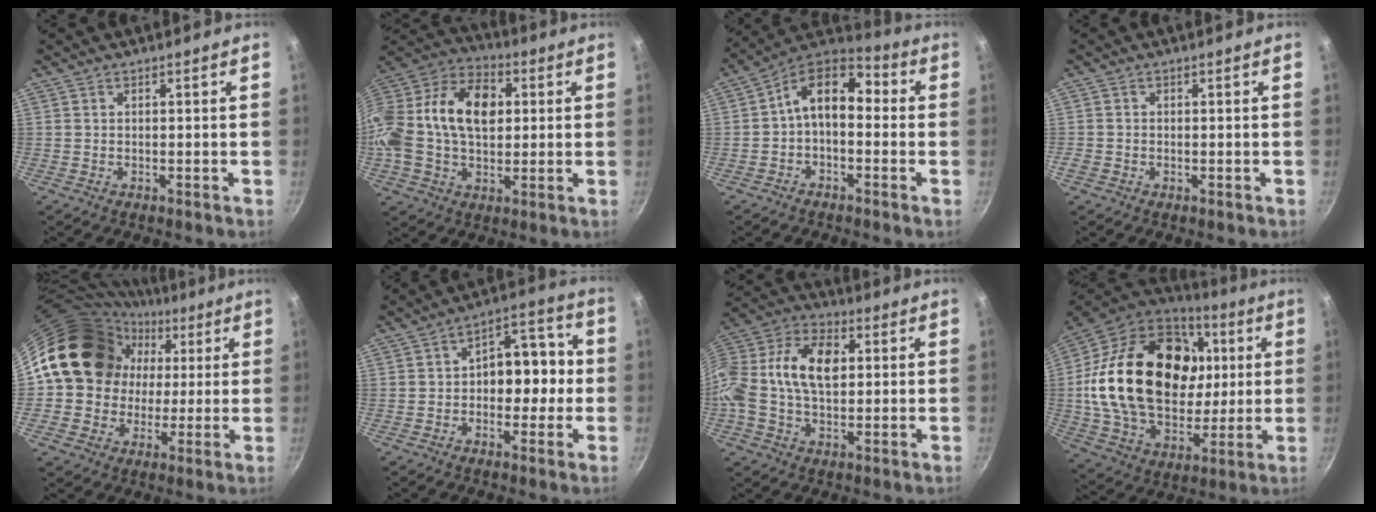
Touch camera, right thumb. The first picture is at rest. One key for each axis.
{"total": 22.8, "fx": 2.7, "fy": 15.4, "fz": 16.6, "tx": -0.309, "ty": 0.039, "tz": 0.031}
{"total": 11.5, "fx": 0.0, "fy": 7.3, "fz": 8.8, "tx": -0.127, "ty": 0.045, "tz": -0.021}
{"total": 1.0, "fx": -0.4, "fy": 0.8, "fz": 0.4, "tx": -0.009, "ty": 0.000, "tz": -0.008}
{"total": 18.7, "fx": 3.2, "fy": 16.2, "fz": 8.7, "tx": -0.125, "ty": 0.033, "tz": 0.052}
{"total": 10.9, "fx": -0.6, "fy": 7.4, "fz": 7.9, "tx": -0.047, "ty": 0.043, "tz": -0.018}
{"total": 18.3, "fx": 1.8, "fy": 11.7, "fz": 13.9, "tx": -0.266, "ty": 0.034, "tz": 0.014}
{"total": 33.6, "fx": 5.2, "fy": 22.9, "fz": 24.0, "tx": -0.416, "ty": 0.012, "tz": 0.096}